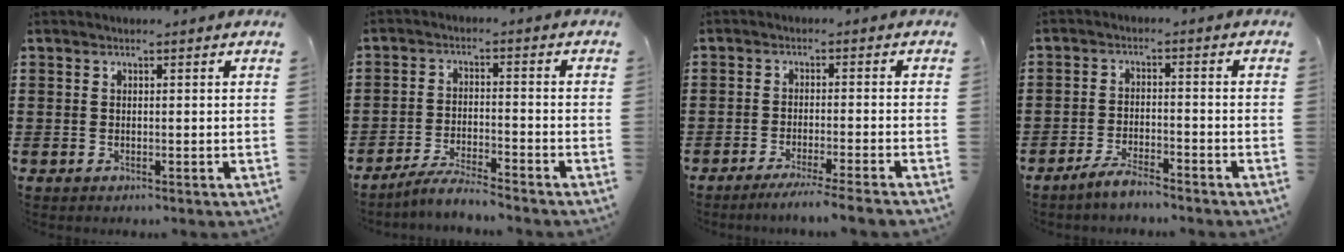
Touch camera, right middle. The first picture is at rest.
{"total": 4.4, "force": [-4.1, 0.2, 1.5], "torque": [-0.034, 0.000, -0.083]}
{"total": 3.4, "force": [-3.1, -0.5, 1.5], "torque": [-0.023, -0.006, -0.059]}
{"total": 3.7, "force": [-3.4, 0.4, 1.5], "torque": [-0.039, 0.002, -0.069]}